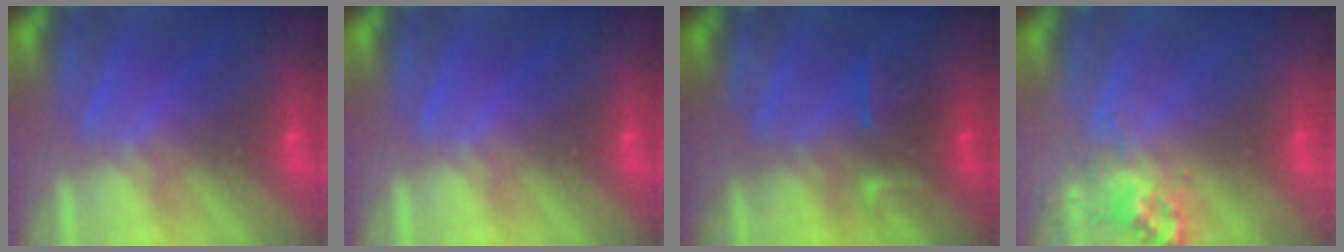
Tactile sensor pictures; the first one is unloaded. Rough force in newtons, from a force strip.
{"total": 0.0}
{"total": 2.4}
{"total": 2.6}